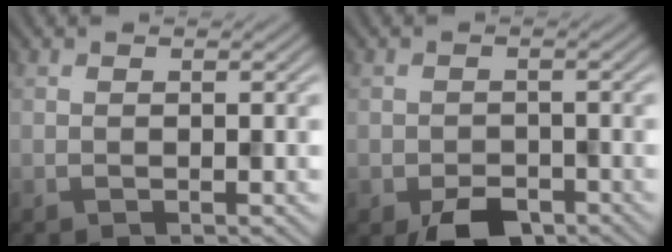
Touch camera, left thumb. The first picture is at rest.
{"total": 4.2, "force": [-2.9, 2.4, 2.0], "torque": [-0.029, -0.006, -0.050]}